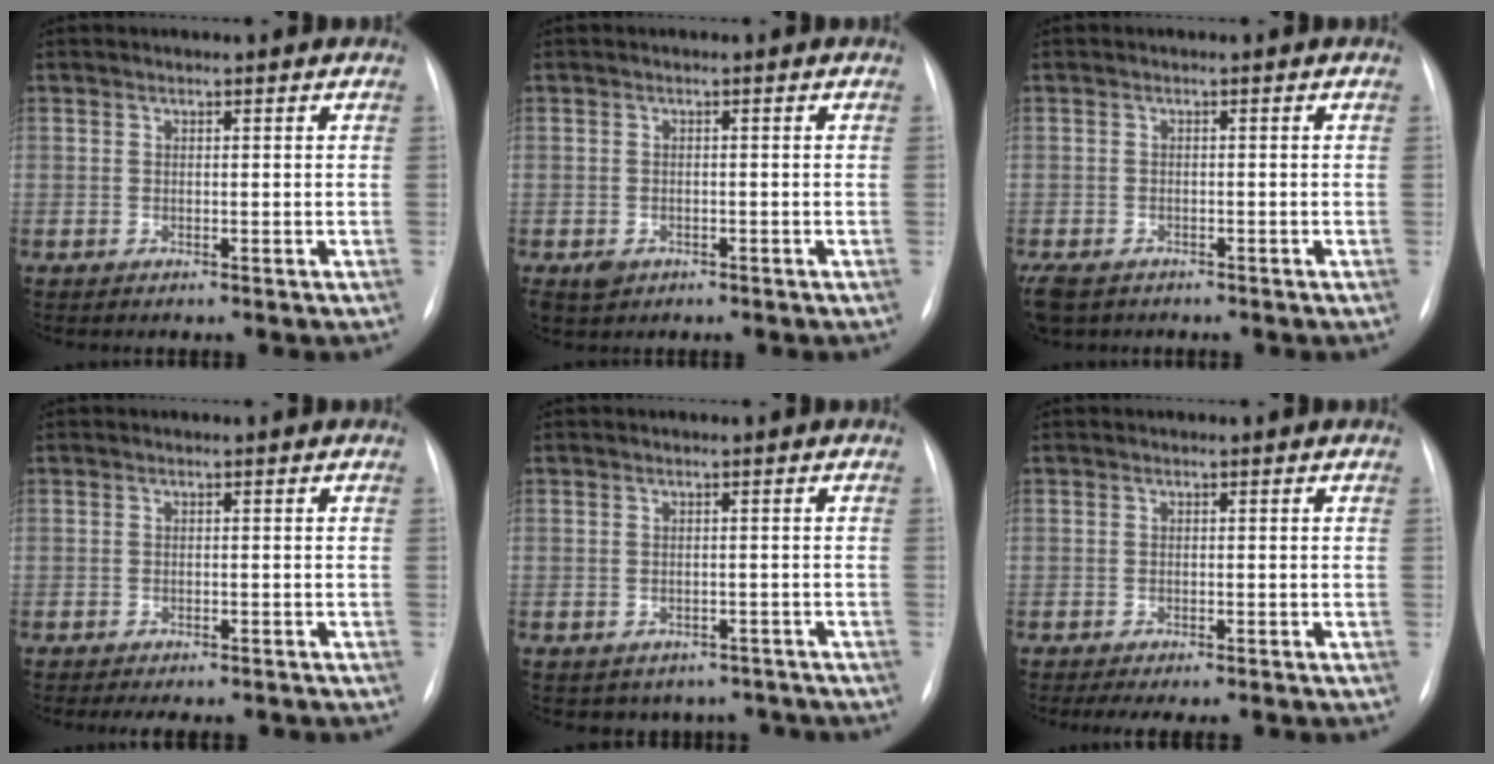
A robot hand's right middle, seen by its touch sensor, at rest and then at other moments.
{"total": 2.2, "force": [-1.1, 1.8, 0.7], "torque": [-0.010, 0.002, -0.011]}
{"total": 5.3, "force": [-3.7, 3.1, 2.2], "torque": [-0.046, -0.007, -0.058]}
{"total": 7.0, "force": [-6.0, 2.3, 2.7], "torque": [-0.029, 0.002, -0.068]}
{"total": 6.4, "force": [-5.2, 3.7, 0.3], "torque": [0.011, 0.022, -0.056]}
{"total": 6.2, "force": [-5.2, 1.6, 3.0], "torque": [-0.037, -0.001, -0.068]}